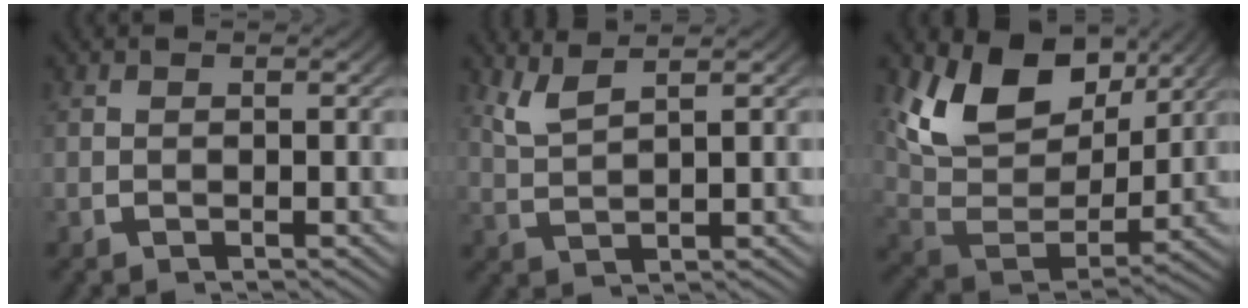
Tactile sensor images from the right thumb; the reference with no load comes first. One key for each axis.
{"total": 3.2, "fx": 2.7, "fy": 0.5, "fz": 1.7, "tx": -0.038, "ty": 0.001, "tz": 0.061}
{"total": 11.8, "fx": 3.3, "fy": 7.4, "fz": 8.6, "tx": -0.183, "ty": -0.022, "tz": 0.065}